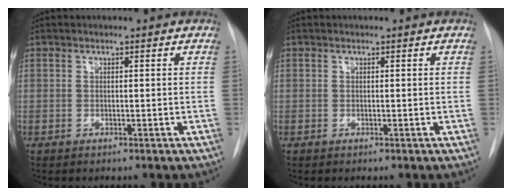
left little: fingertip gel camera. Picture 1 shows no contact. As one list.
[{"total": 0.0}]